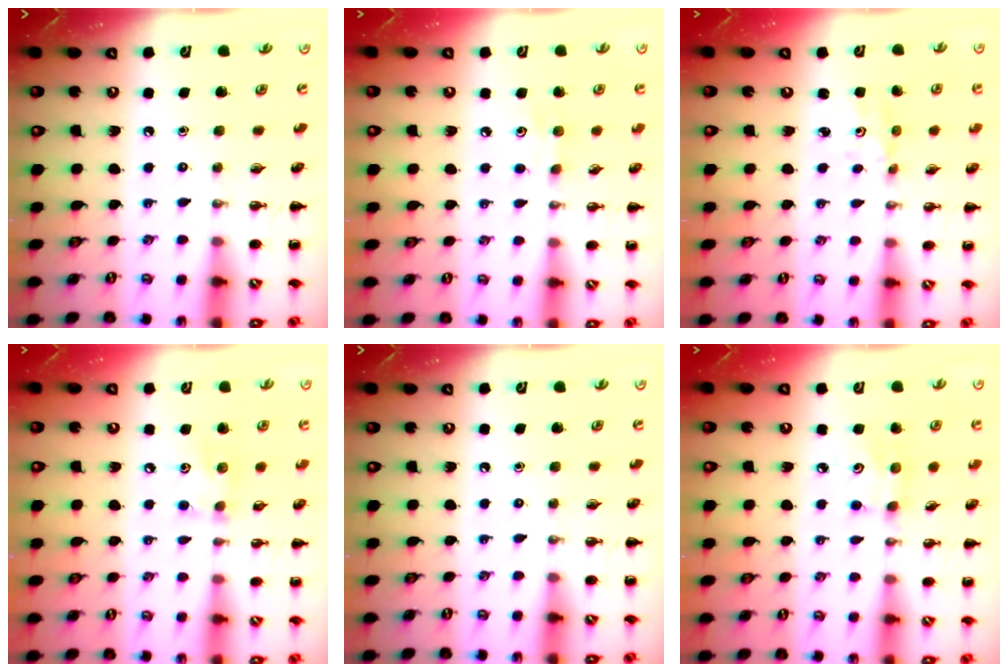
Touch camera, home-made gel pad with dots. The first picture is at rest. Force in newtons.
{"total": 5.1, "press": 4.8, "slide": 1.5}
{"total": 1.6, "press": 1.6, "slide": 0.4}
{"total": 5.2, "press": 5.2, "slide": 0.5}
{"total": 0.0}
{"total": 4.2, "press": 4.1, "slide": 0.9}